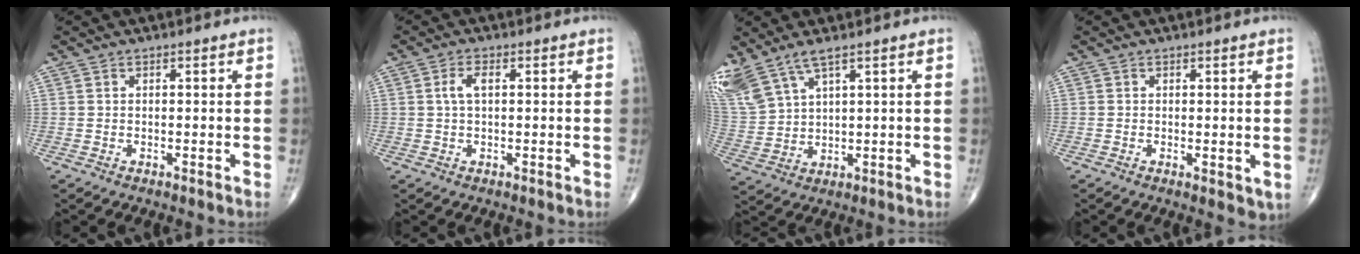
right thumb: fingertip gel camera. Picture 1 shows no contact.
{"total": 3.0, "force": [0.5, 1.4, 2.6], "torque": [-0.059, 0.008, 0.009]}
{"total": 10.5, "force": [7.2, 3.7, 6.6], "torque": [-0.165, -0.019, 0.161]}
{"total": 2.4, "force": [-0.1, 1.1, 2.2], "torque": [-0.026, -0.008, 0.000]}